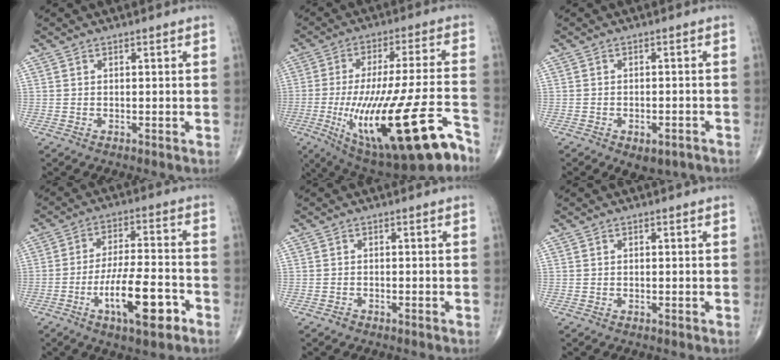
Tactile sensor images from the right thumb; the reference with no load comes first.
{"total": 27.1, "force": [-11.3, 7.6, 23.4], "torque": [-0.398, 0.014, -0.161]}
{"total": 5.7, "force": [-3.6, 3.0, 3.2], "torque": [-0.039, 0.020, -0.043]}
{"total": 12.7, "force": [-5.6, 3.7, 10.8], "torque": [-0.185, 0.027, -0.092]}
{"total": 0.7, "force": [-0.6, 0.3, 0.1], "torque": [-0.003, 0.000, -0.014]}
{"total": 0.0}